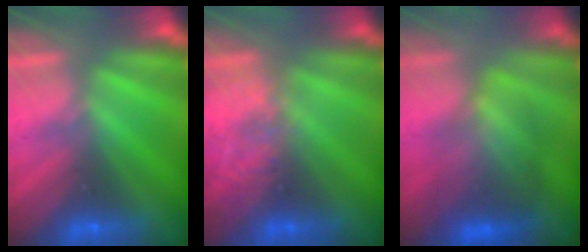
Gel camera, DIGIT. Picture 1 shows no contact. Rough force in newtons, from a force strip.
{"total": 2.2}
{"total": 3.4}